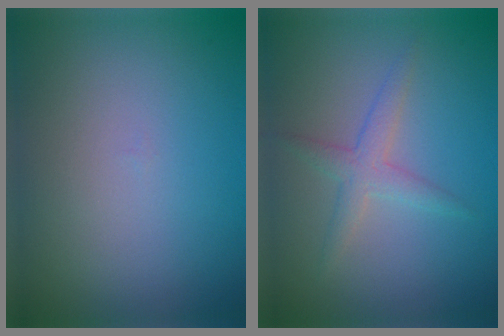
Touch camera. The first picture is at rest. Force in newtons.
{"total": 2.2, "press": 2.2, "slide": 0.0}